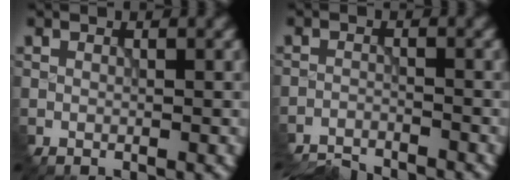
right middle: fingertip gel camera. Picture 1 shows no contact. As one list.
[{"total": 6.5, "force": [-6.5, 0.6, 0.3], "torque": [-0.008, -0.006, -0.097]}]